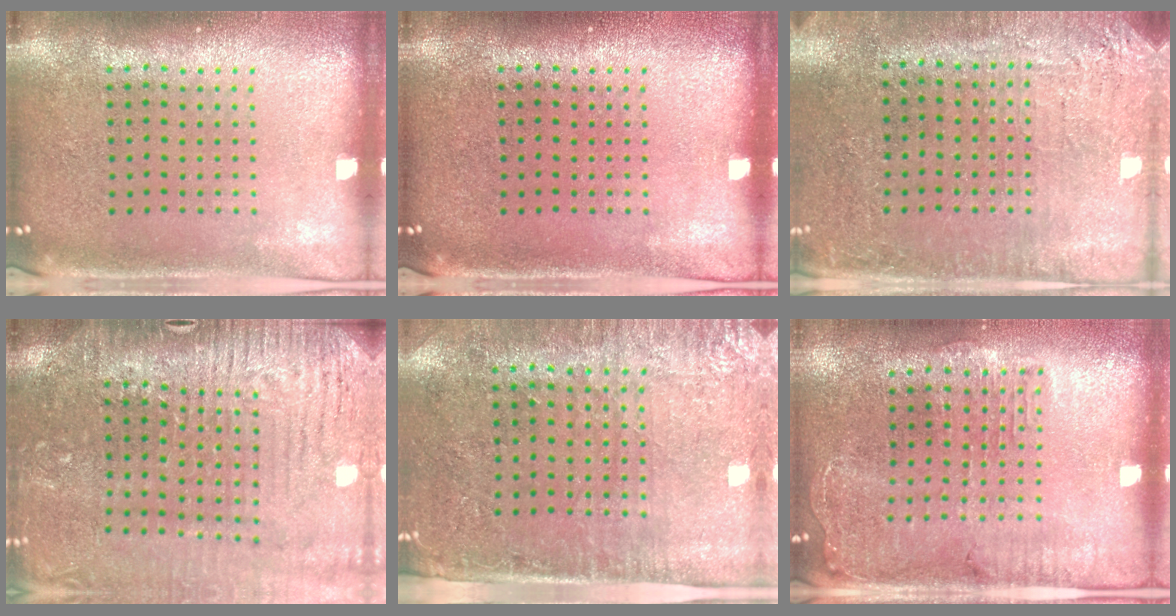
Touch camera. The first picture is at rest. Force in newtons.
{"total": 0.0}
{"total": 2.9, "press": 2.8, "slide": 0.9}
{"total": 3.3, "press": 3.3, "slide": 0.2}
{"total": 2.9, "press": 2.5, "slide": 1.5}
{"total": 1.7, "press": 1.6, "slide": 0.5}